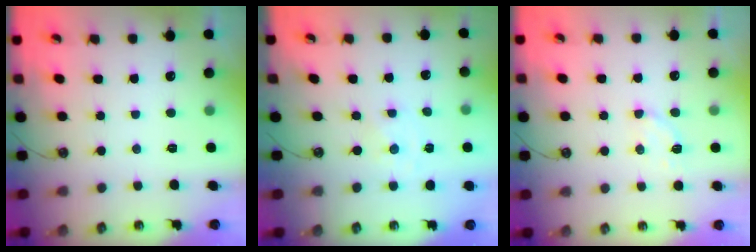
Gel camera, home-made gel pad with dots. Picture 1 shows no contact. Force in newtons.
{"total": 0.0}
{"total": 4.8, "press": 4.7, "slide": 0.7}